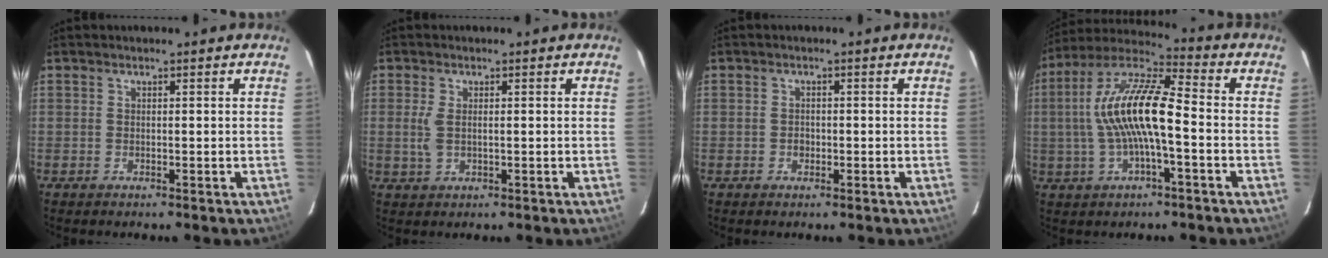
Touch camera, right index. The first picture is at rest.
{"total": 3.5, "force": [0.1, 1.7, 3.0], "torque": [-0.063, -0.002, 0.004]}
{"total": 1.5, "force": [-0.4, 1.3, 0.6], "torque": [-0.011, 0.004, -0.005]}
{"total": 14.7, "force": [-1.2, 3.7, 14.2], "torque": [-0.273, 0.017, -0.028]}